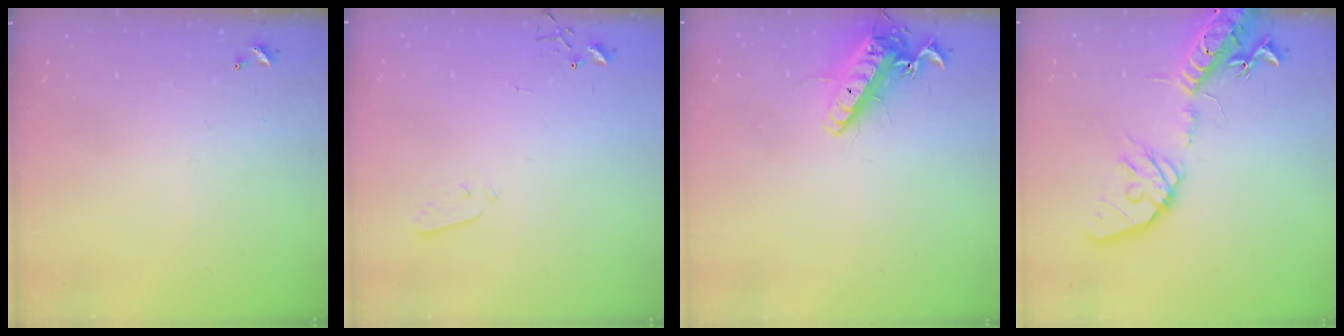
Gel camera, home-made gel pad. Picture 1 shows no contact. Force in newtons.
{"total": 3.1, "press": 3.1, "slide": 0.7}
{"total": 15.4, "press": 15.1, "slide": 2.8}
{"total": 18.6, "press": 18.2, "slide": 3.5}